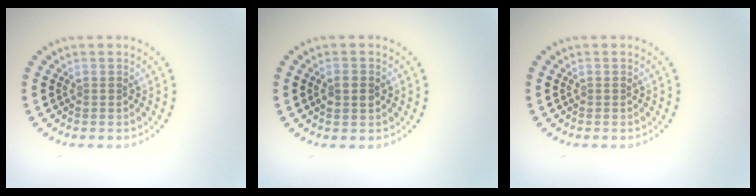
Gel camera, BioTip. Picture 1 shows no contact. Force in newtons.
{"total": 1.5, "press": 1.5, "slide": 0.1}
{"total": 0.0}